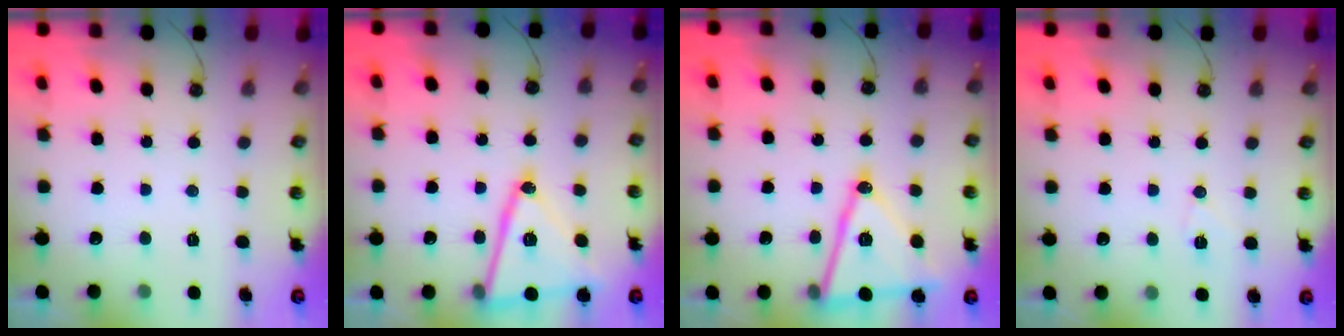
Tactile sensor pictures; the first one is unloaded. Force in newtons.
{"total": 18.7, "press": 18.4, "slide": 3.3}
{"total": 17.2, "press": 16.8, "slide": 3.4}
{"total": 6.1, "press": 5.9, "slide": 1.2}